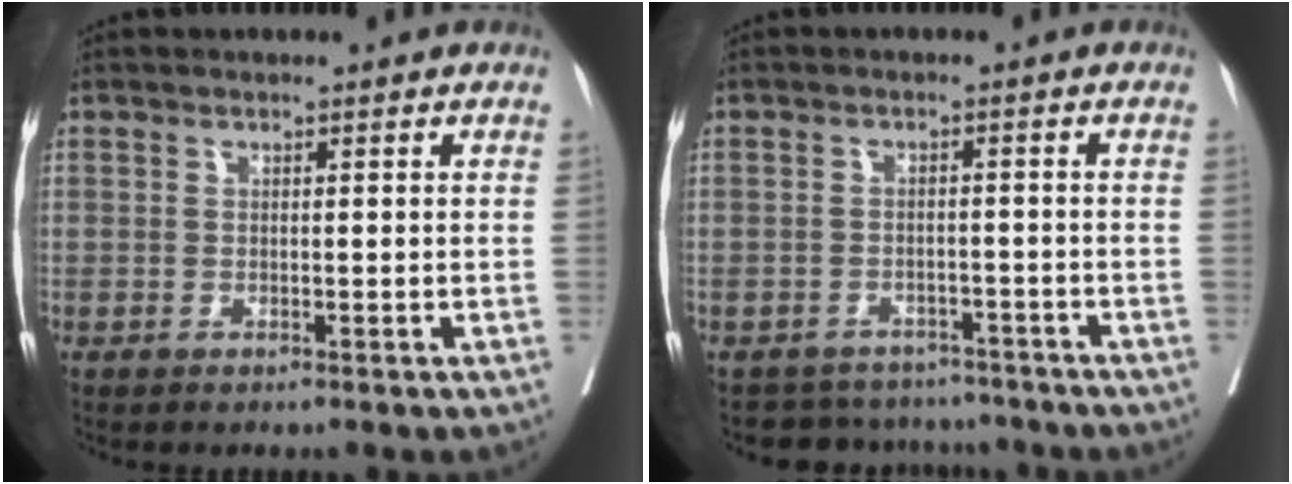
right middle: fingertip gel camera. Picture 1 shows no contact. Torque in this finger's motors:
{"motor_torque": [-0.03, -0.05, 0.01, 0.00]}